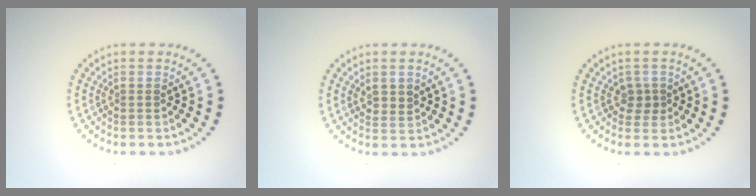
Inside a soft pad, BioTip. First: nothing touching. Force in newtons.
{"total": 1.5, "press": 1.2, "slide": 0.9}
{"total": 1.2, "press": 1.0, "slide": 0.7}